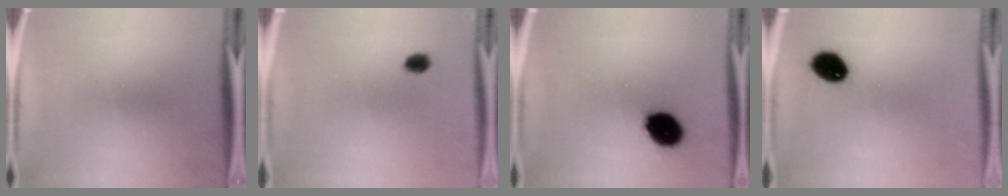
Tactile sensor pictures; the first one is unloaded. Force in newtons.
{"total": 2.4}
{"total": 10.6}
{"total": 8.1}